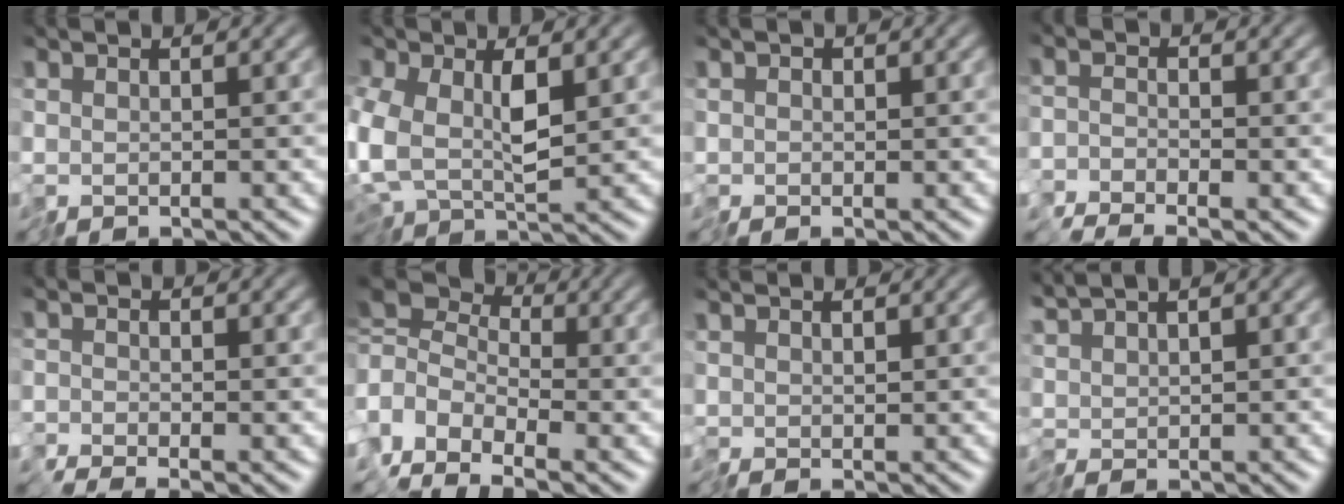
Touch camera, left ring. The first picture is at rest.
{"total": 6.8, "force": [-0.2, 4.2, 5.4], "torque": [-0.130, -0.019, 0.005]}
{"total": 0.7, "force": [0.0, 0.7, 0.1], "torque": [-0.004, 0.002, -0.005]}
{"total": 1.3, "force": [-1.2, -0.2, -0.5], "torque": [0.010, 0.001, -0.030]}
{"total": 0.7, "force": [-0.7, -0.1, -0.2], "torque": [0.003, -0.003, -0.018]}
{"total": 3.1, "force": [-1.2, 2.1, 1.8], "torque": [-0.037, 0.008, -0.046]}
{"total": 0.7, "force": [0.7, 0.3, 0.1], "torque": [-0.005, 0.007, 0.011]}
{"total": 1.9, "force": [1.6, 0.5, 1.0], "torque": [-0.032, 0.007, 0.034]}